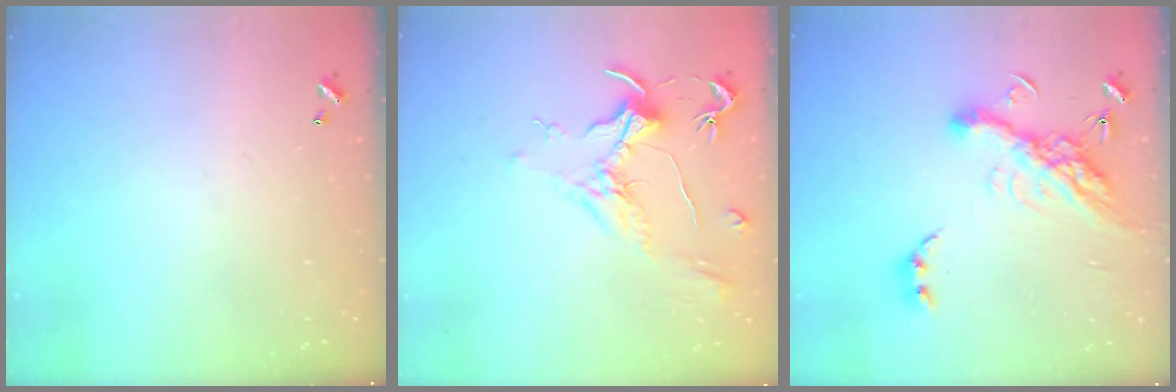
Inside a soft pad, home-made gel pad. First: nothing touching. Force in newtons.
{"total": 1.8, "press": 1.6, "slide": 0.8}
{"total": 16.4, "press": 16.3, "slide": 2.0}